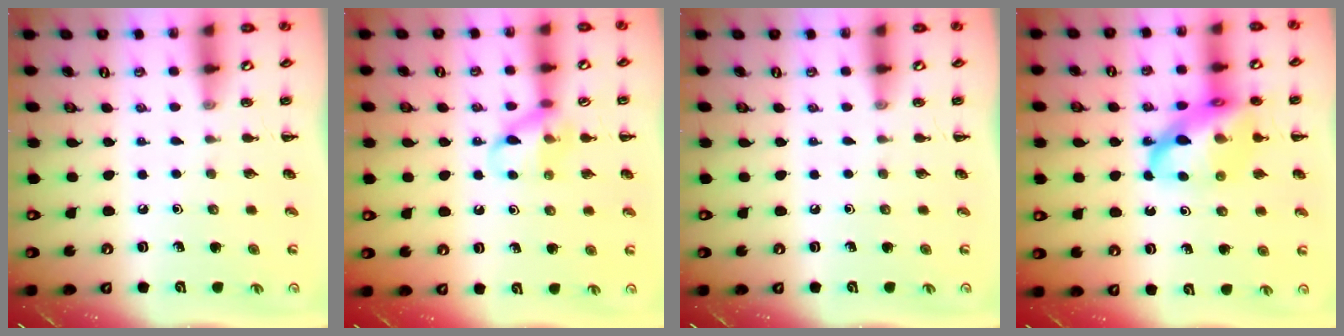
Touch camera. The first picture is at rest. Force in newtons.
{"total": 10.9, "press": 10.8, "slide": 1.7}
{"total": 0.0}
{"total": 18.3, "press": 18.0, "slide": 3.6}